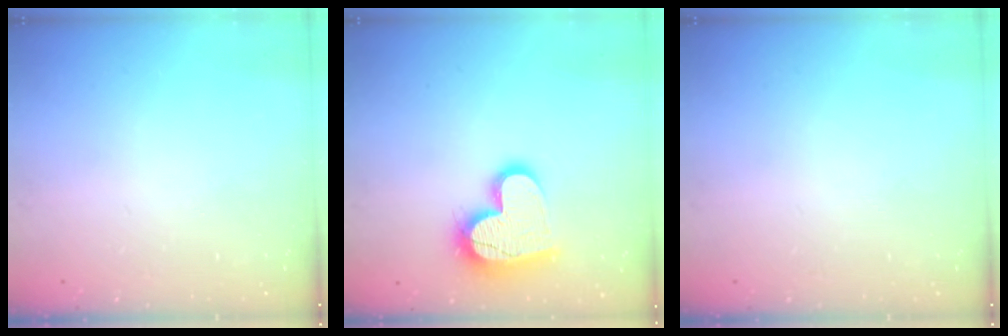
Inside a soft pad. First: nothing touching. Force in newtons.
{"total": 16.5, "press": 16.5, "slide": 1.1}
{"total": 0.0}